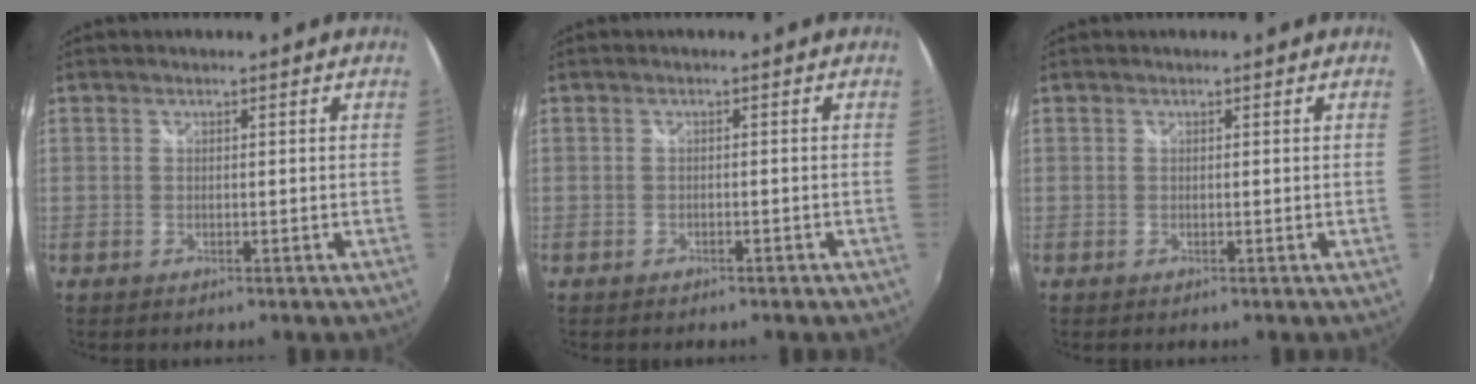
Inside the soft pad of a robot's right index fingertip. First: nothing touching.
{"total": 2.2, "force": [-1.8, 0.8, 0.9], "torque": [-0.017, -0.006, -0.021]}
{"total": 0.0}